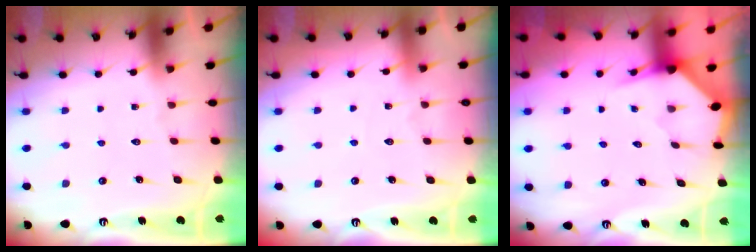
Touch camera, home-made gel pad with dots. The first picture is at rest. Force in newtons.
{"total": 2.5, "press": 2.5, "slide": 0.3}
{"total": 3.2, "press": 3.2, "slide": 0.3}